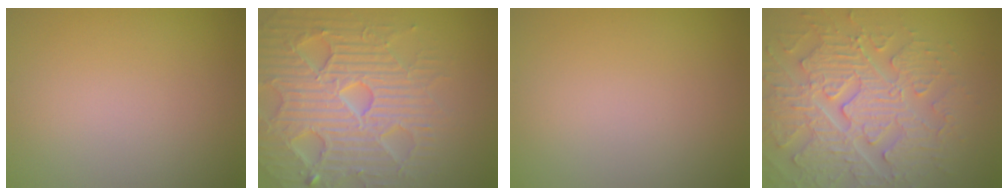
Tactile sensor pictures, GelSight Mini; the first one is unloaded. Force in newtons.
{"total": 7.5, "press": 7.3, "slide": 1.5}
{"total": 0.0}
{"total": 7.0, "press": 5.9, "slide": 3.8}